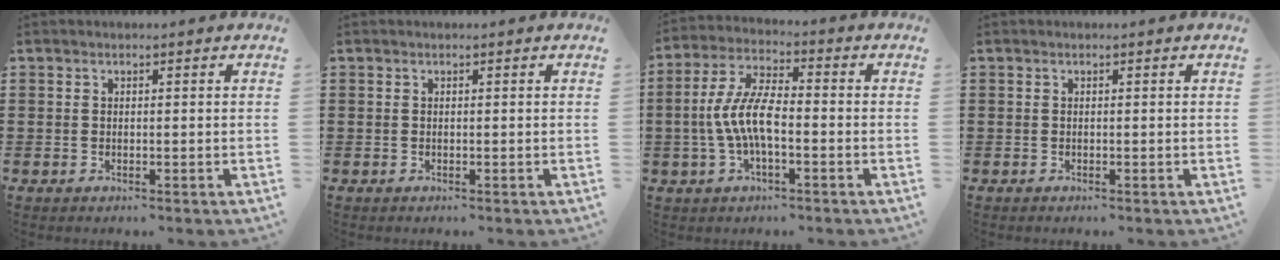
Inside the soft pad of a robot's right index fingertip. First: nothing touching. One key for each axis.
{"total": 0.0}
{"total": 8.4, "fx": -1.8, "fy": 3.0, "fz": 7.7, "tx": -0.172, "ty": -0.009, "tz": -0.037}
{"total": 0.0}